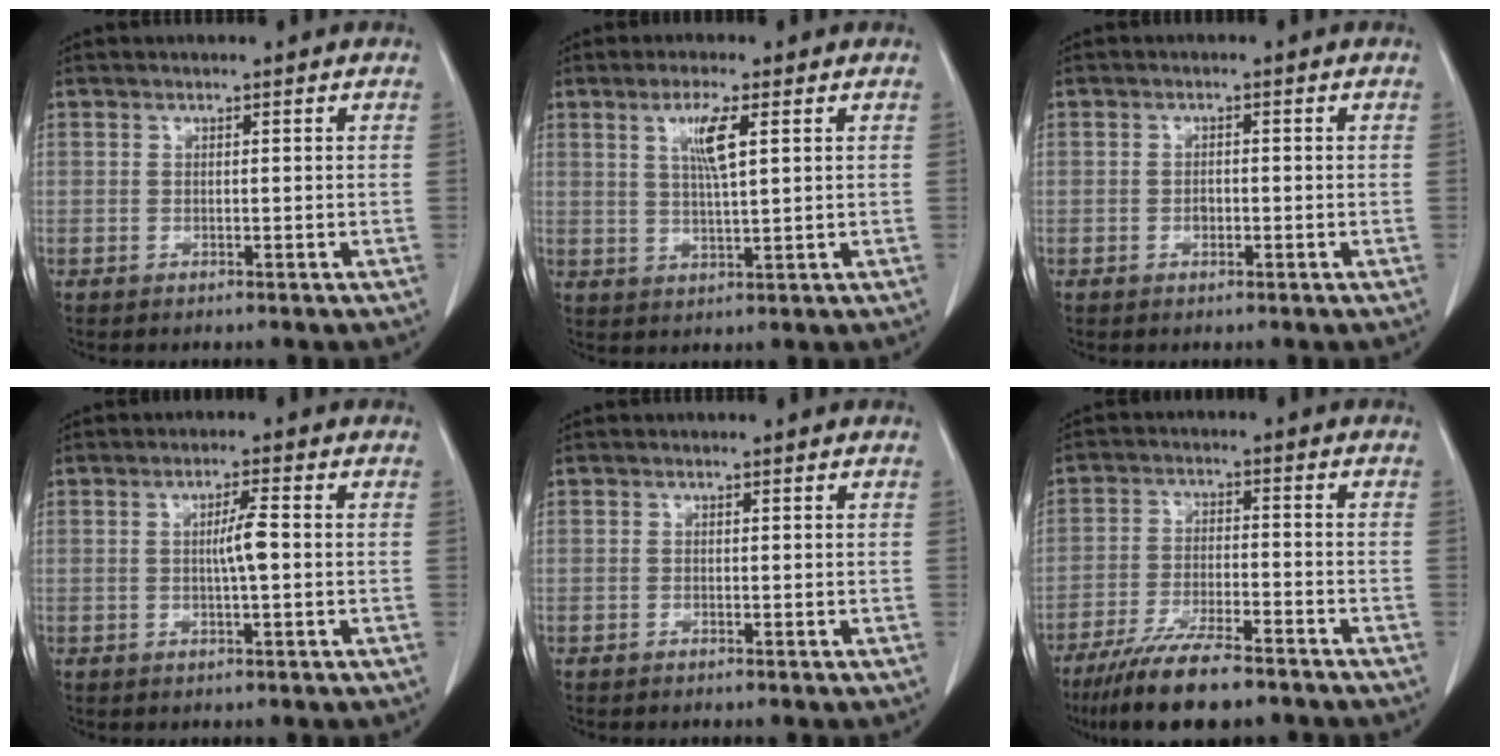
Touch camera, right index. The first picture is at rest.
{"total": 5.1, "force": [1.9, 0.3, 4.7], "torque": [-0.090, -0.002, 0.036]}
{"total": 1.3, "force": [-0.6, 0.7, 0.9], "torque": [-0.015, 0.003, -0.010]}
{"total": 3.4, "force": [-0.2, 0.0, 3.3], "torque": [-0.059, 0.000, -0.005]}
{"total": 0.0}
{"total": 12.1, "force": [-9.8, 1.9, 6.8], "torque": [-0.115, -0.026, -0.161]}